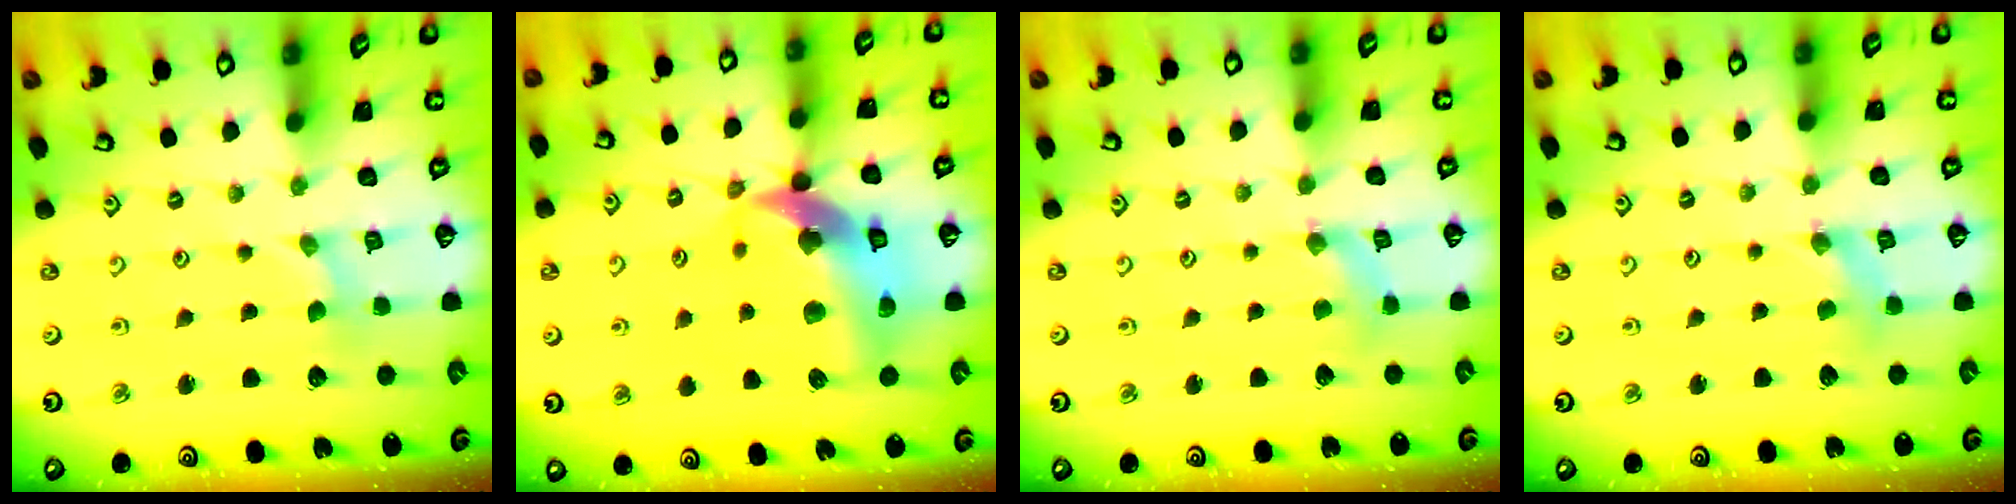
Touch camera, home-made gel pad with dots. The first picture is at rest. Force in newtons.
{"total": 17.4, "press": 17.2, "slide": 2.4}
{"total": 1.4, "press": 1.4, "slide": 0.3}
{"total": 1.6, "press": 1.6, "slide": 0.3}